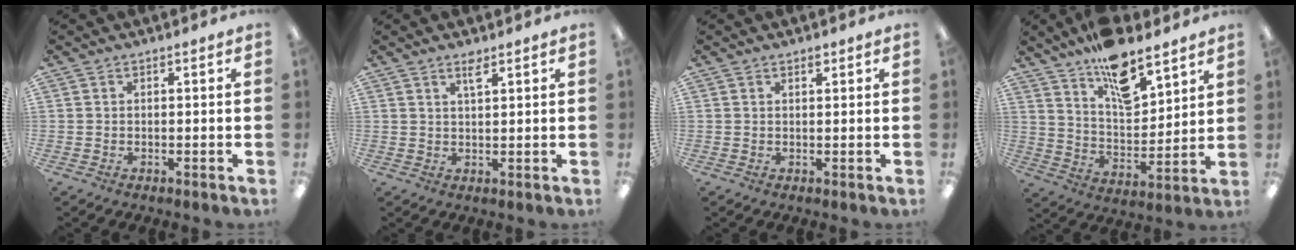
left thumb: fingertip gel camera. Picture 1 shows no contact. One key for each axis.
{"total": 2.8, "fx": 2.1, "fy": 0.7, "fz": 1.7, "tx": -0.032, "ty": 0.000, "tz": 0.035}
{"total": 1.2, "fx": 1.0, "fy": 0.5, "fz": 0.5, "tx": -0.003, "ty": -0.003, "tz": 0.016}
{"total": 14.0, "fx": 10.8, "fy": 5.5, "fz": 7.0, "tx": -0.106, "ty": -0.071, "tz": 0.191}